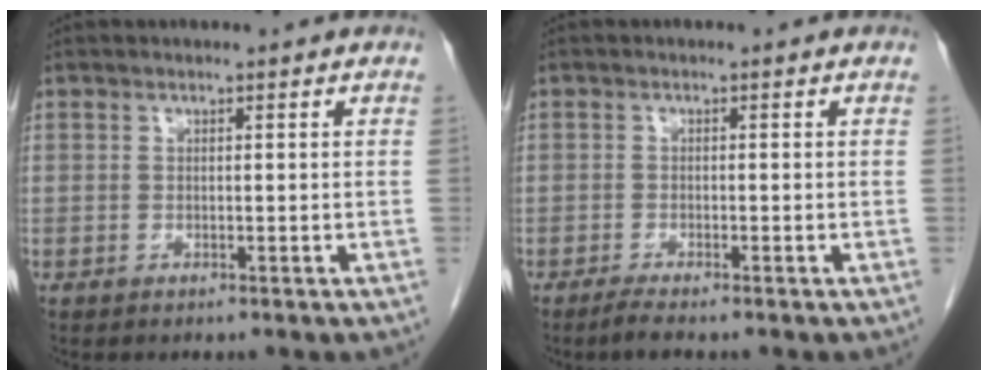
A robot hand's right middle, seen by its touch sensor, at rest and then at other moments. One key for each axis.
{"total": 1.8, "fx": -1.5, "fy": -0.1, "fz": 1.0, "tx": -0.028, "ty": -0.006, "tz": -0.031}